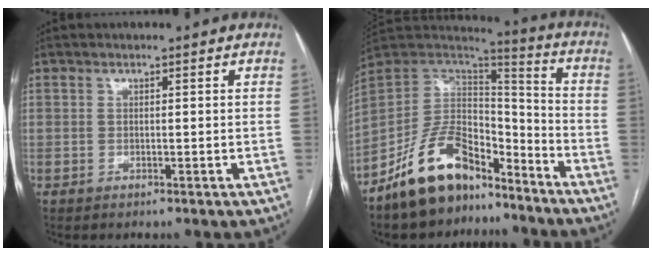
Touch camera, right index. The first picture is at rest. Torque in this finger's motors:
{"motor_torque": [0.12, -0.32, -0.02, -0.11]}